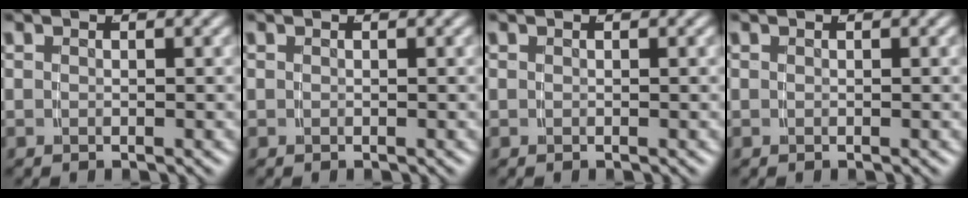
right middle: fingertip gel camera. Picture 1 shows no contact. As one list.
[{"total": 0.0}, {"total": 0.0}, {"total": 0.0}]